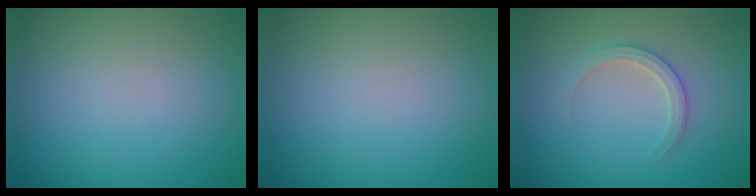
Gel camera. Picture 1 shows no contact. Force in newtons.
{"total": 0.0}
{"total": 2.2, "press": 2.2, "slide": 0.2}